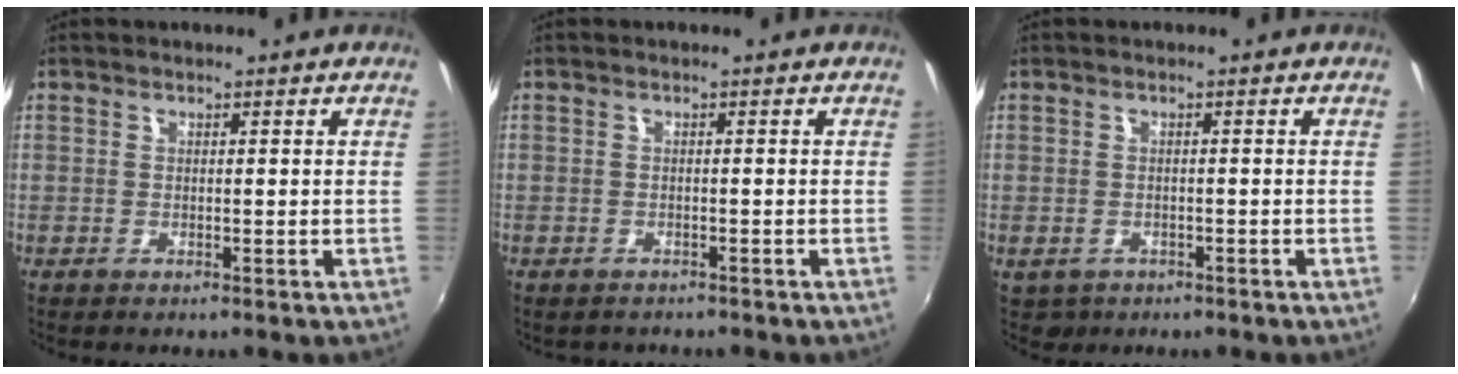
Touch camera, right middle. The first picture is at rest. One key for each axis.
{"total": 1.4, "fx": -1.2, "fy": 0.6, "fz": 0.3, "tx": -0.010, "ty": -0.003, "tz": -0.015}
{"total": 3.8, "fx": -1.6, "fy": 3.0, "fz": 1.8, "tx": -0.037, "ty": -0.007, "tz": -0.019}